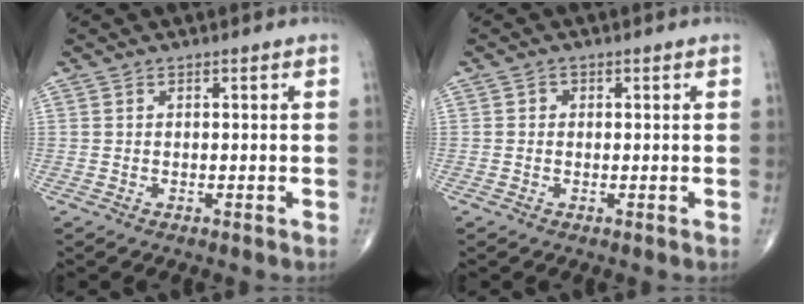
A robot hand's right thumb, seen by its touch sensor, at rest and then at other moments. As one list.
[{"total": 0.9, "force": [0.0, 0.8, 0.3], "torque": [0.001, 0.002, -0.002]}]